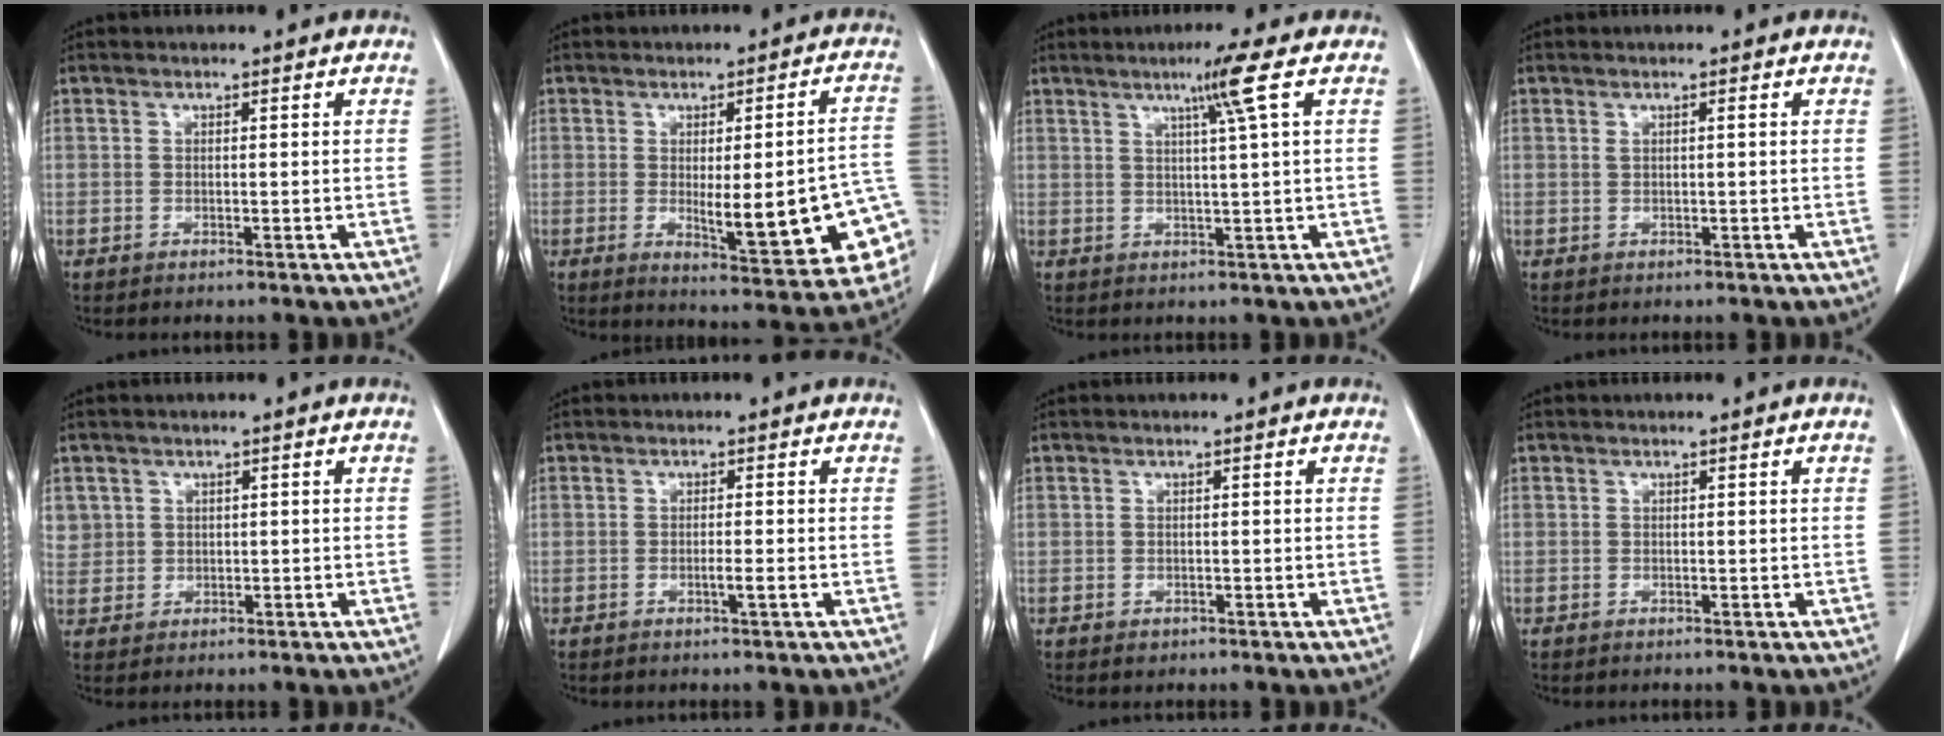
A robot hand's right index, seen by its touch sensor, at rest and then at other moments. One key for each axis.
{"total": 17.1, "fx": -3.4, "fy": 3.5, "fz": 16.4, "tx": -0.139, "ty": 0.015, "tz": -0.023}
{"total": 4.8, "fx": 2.1, "fy": -1.6, "fz": 4.1, "tx": -0.074, "ty": -0.002, "tz": 0.039}
{"total": 0.7, "fx": 0.2, "fy": 0.0, "fz": 0.7, "tx": -0.015, "ty": 0.003, "tz": 0.004}
{"total": 3.3, "fx": 1.3, "fy": 3.1, "fz": 0.1, "tx": 0.012, "ty": 0.005, "tz": 0.026}
{"total": 1.5, "fx": -0.5, "fy": -0.2, "fz": 1.4, "tx": -0.028, "ty": -0.003, "tz": -0.009}
{"total": 0.6, "fx": -0.3, "fy": 0.5, "fz": 0.1, "tx": -0.002, "ty": 0.002, "tz": 0.000}
{"total": 0.0}